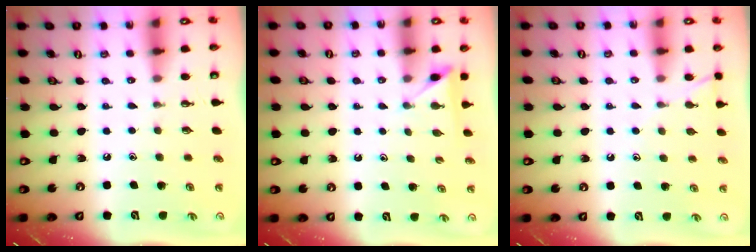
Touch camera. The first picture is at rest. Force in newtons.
{"total": 3.7, "press": 3.7, "slide": 0.4}
{"total": 5.4, "press": 5.3, "slide": 0.6}